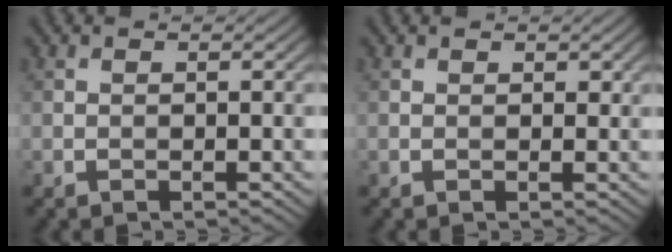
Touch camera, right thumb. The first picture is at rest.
{"total": 0.7, "force": [0.5, 0.4, 0.2], "torque": [-0.002, -0.002, 0.007]}